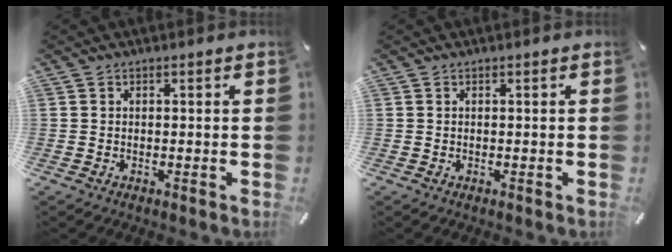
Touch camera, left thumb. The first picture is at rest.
{"total": 0.0}